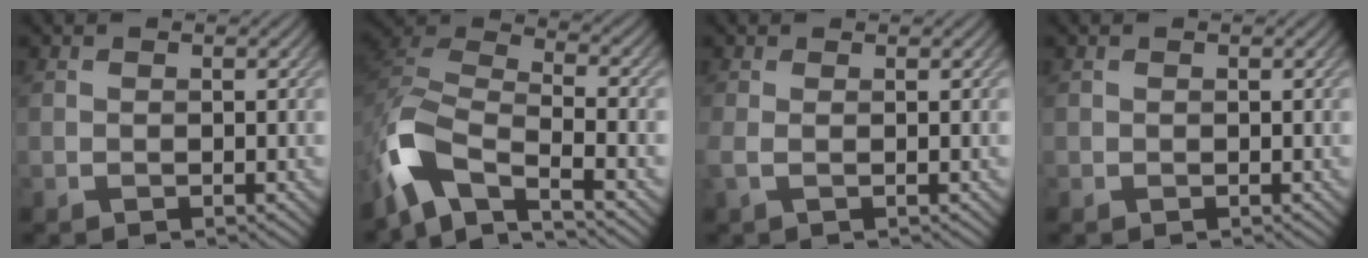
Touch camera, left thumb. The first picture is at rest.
{"total": 9.9, "force": [-5.9, 4.4, 6.6], "torque": [-0.147, -0.009, -0.132]}
{"total": 1.4, "force": [0.3, 0.1, 1.3], "torque": [-0.036, 0.001, 0.001]}
{"total": 0.0}